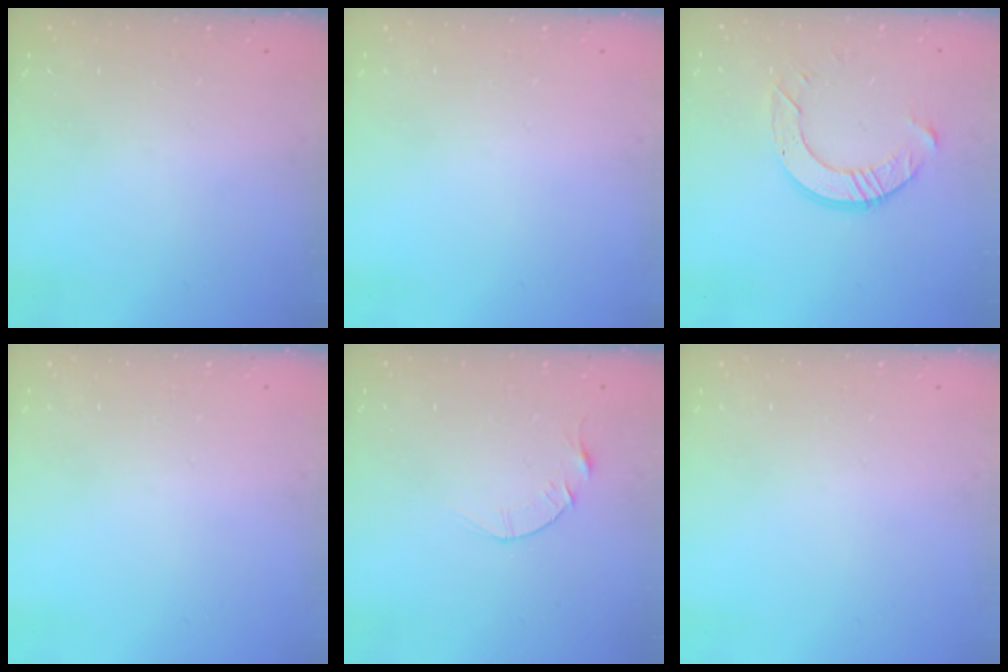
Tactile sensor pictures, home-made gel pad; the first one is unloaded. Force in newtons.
{"total": 0.0}
{"total": 9.1, "press": 9.0, "slide": 0.7}
{"total": 0.0}
{"total": 3.9, "press": 3.9, "slide": 0.5}
{"total": 0.0}